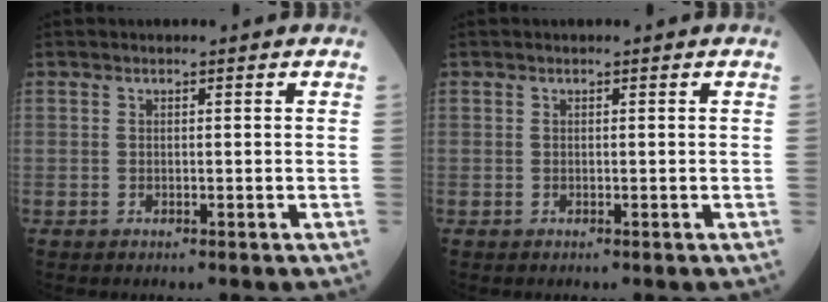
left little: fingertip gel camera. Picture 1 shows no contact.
{"total": 0.0}